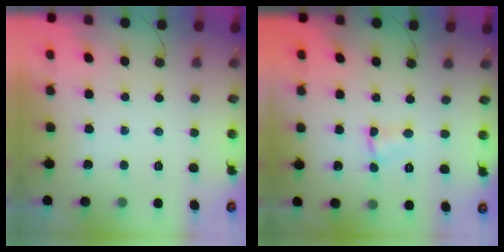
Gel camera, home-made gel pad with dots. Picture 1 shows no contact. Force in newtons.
{"total": 1.7, "press": 1.7, "slide": 0.3}